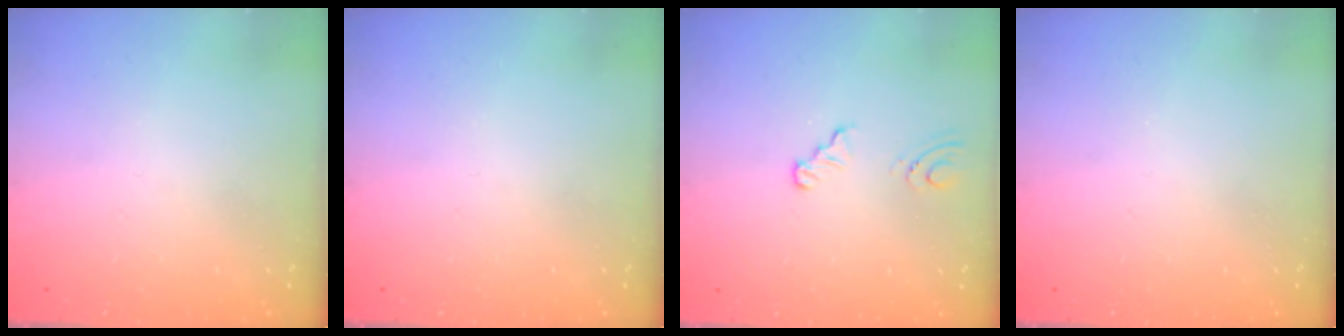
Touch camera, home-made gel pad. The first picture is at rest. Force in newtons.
{"total": 0.0}
{"total": 3.6, "press": 3.2, "slide": 1.7}
{"total": 0.0}